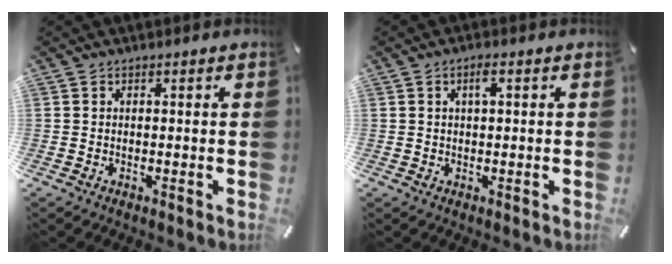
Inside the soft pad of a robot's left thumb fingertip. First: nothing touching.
{"total": 2.5, "force": [0.8, 0.8, 2.2], "torque": [-0.044, 0.006, 0.011]}